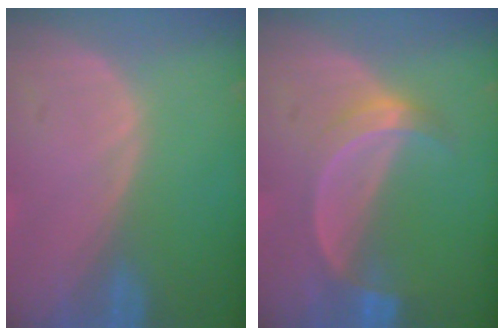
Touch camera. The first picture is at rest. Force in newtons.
{"total": 5.2, "press": 4.7, "slide": 2.2}